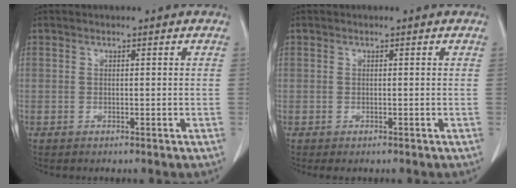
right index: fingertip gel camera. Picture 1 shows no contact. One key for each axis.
{"total": 0.6, "fx": -0.4, "fy": 0.4, "fz": 0.2, "tx": -0.005, "ty": 0.003, "tz": -0.005}